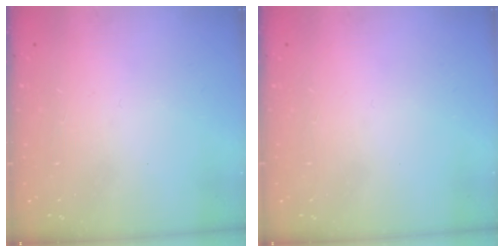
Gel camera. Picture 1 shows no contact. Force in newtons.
{"total": 0.0}